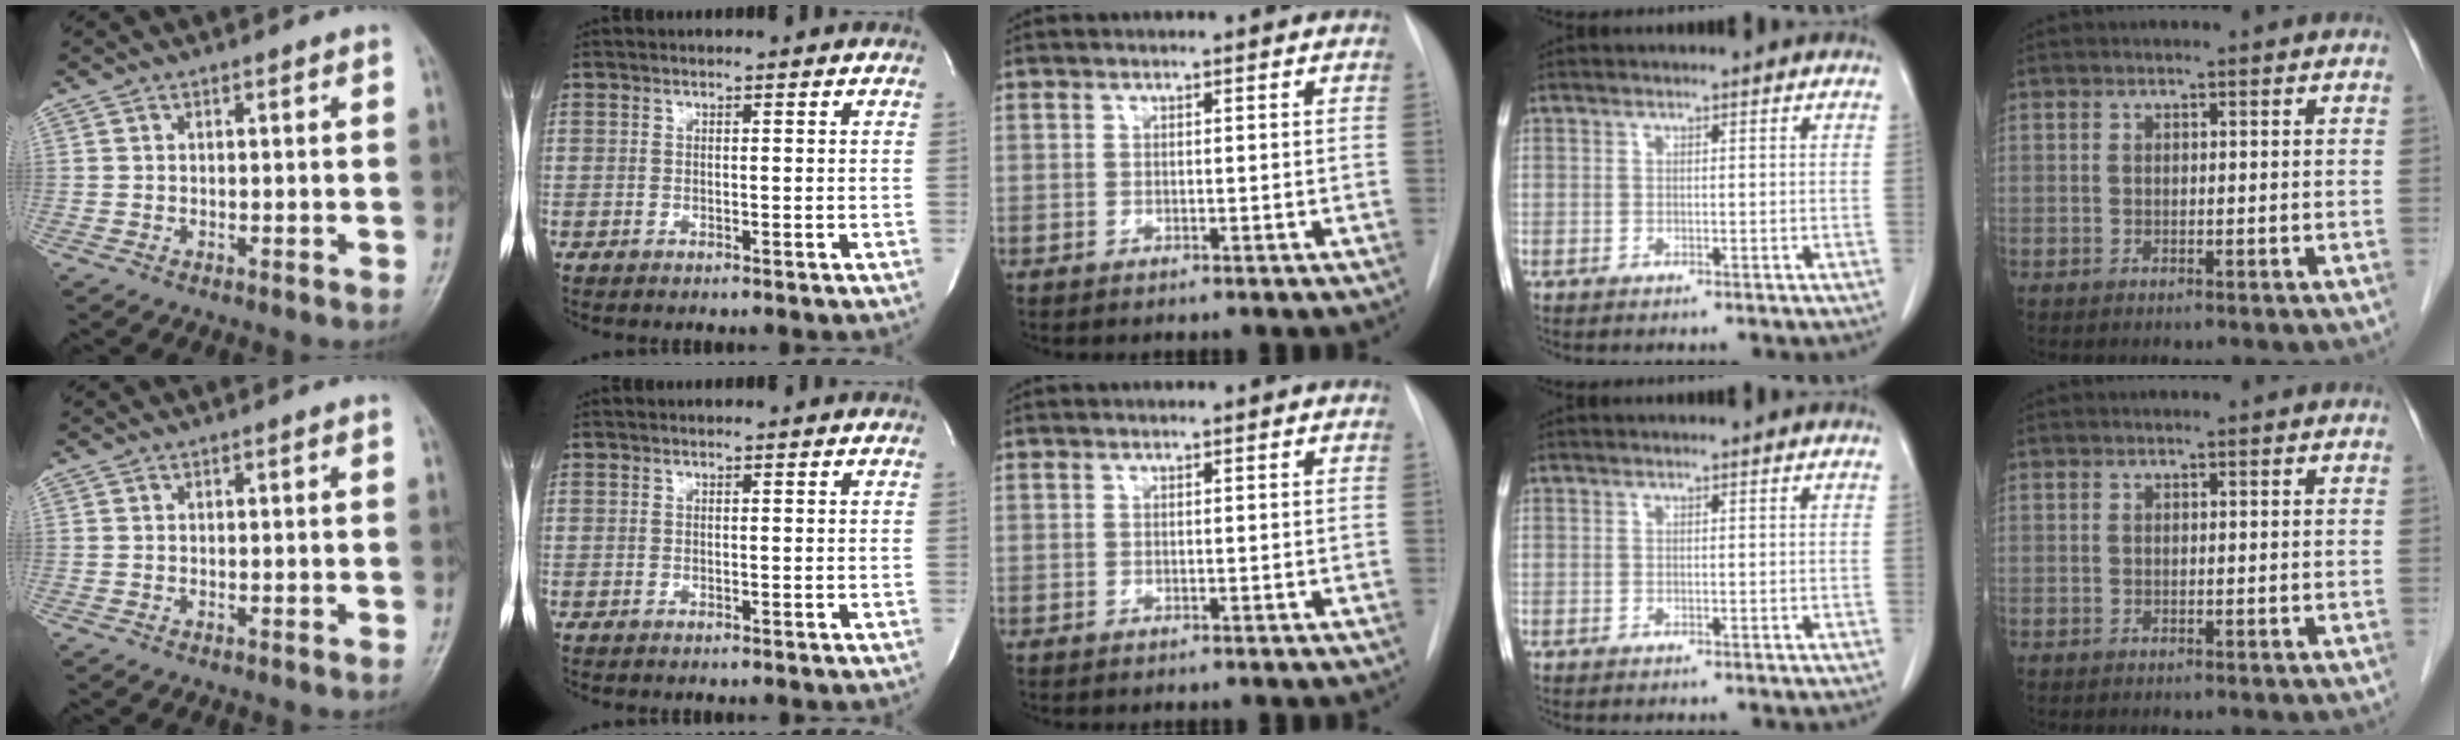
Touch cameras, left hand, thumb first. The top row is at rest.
{}